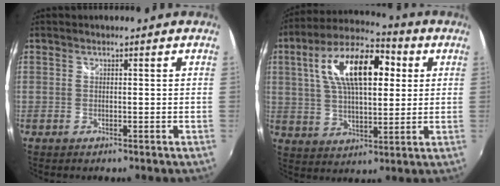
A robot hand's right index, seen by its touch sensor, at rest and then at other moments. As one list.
[{"total": 17.7, "force": [4.7, 8.0, 15.0], "torque": [-0.274, 0.033, 0.077]}]